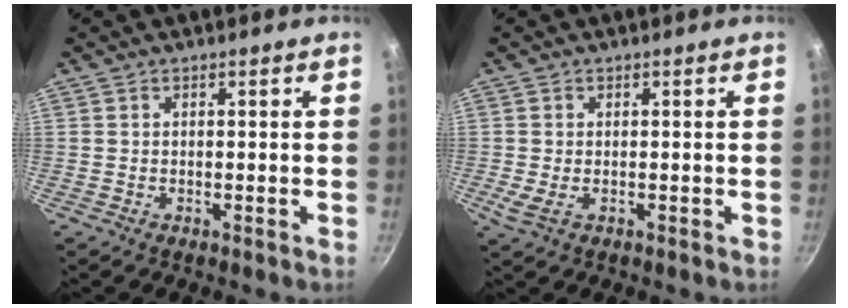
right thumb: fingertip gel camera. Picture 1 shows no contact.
{"total": 2.7, "force": [-0.5, 1.6, 2.1], "torque": [-0.034, -0.006, -0.007]}